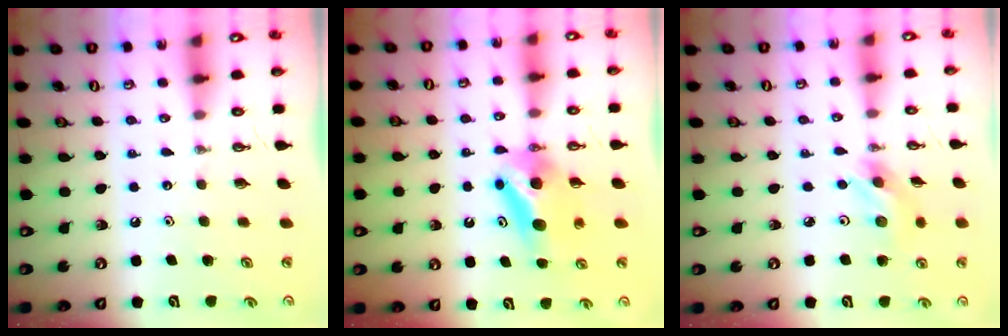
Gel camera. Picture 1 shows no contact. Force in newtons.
{"total": 8.3, "press": 5.9, "slide": 5.8}
{"total": 5.8, "press": 5.8, "slide": 0.7}